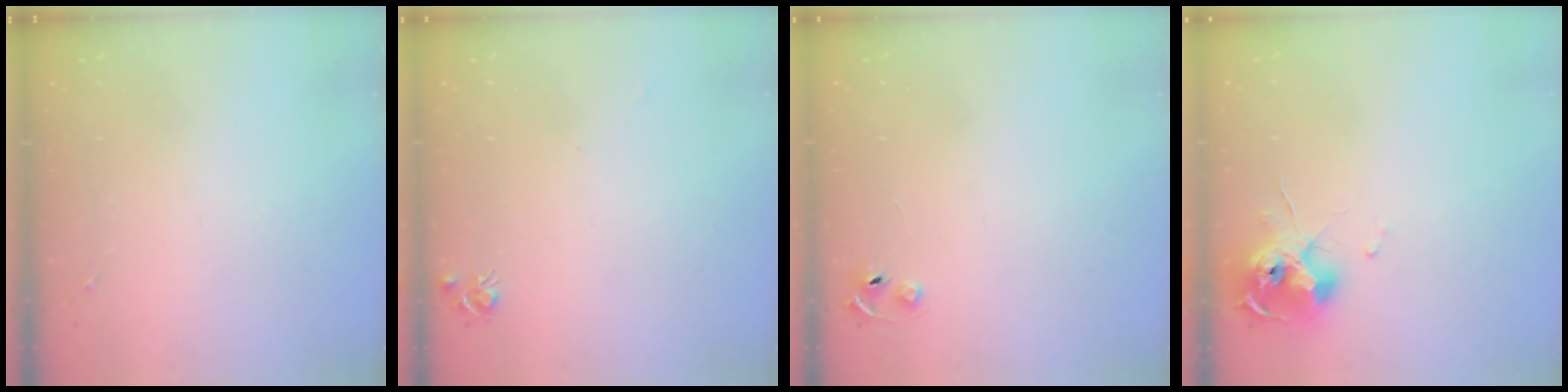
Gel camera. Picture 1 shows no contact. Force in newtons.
{"total": 5.1, "press": 5.0, "slide": 0.7}
{"total": 4.0, "press": 3.9, "slide": 0.4}
{"total": 12.9, "press": 12.9, "slide": 1.4}